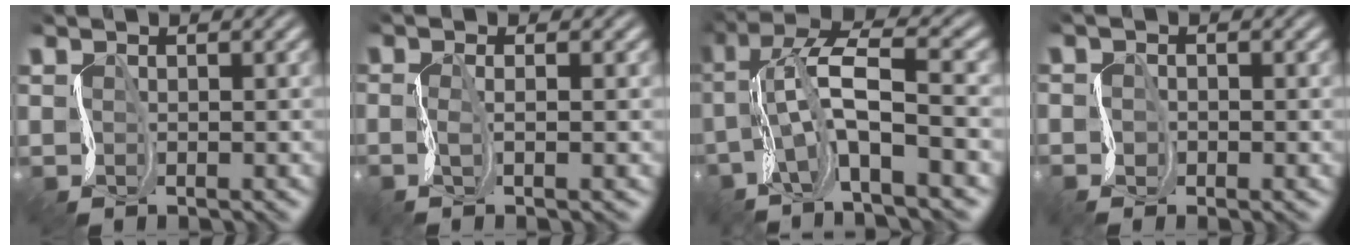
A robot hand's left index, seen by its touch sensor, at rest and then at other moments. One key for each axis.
{"total": 1.9, "fx": -0.9, "fy": 0.0, "fz": 1.6, "tx": -0.020, "ty": -0.010, "tz": -0.034}
{"total": 7.0, "fx": -2.0, "fy": 0.9, "fz": 6.7, "tx": -0.107, "ty": -0.003, "tz": -0.042}
{"total": 1.8, "fx": -0.8, "fy": 1.2, "fz": 1.1, "tx": -0.002, "ty": 0.006, "tz": -0.026}